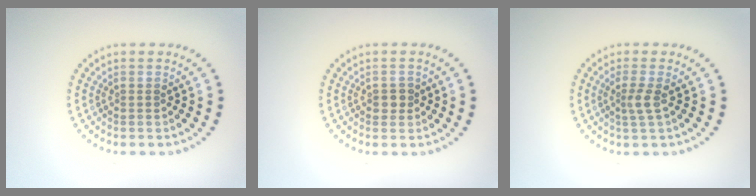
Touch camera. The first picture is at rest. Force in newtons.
{"total": 1.2, "press": 1.1, "slide": 0.4}
{"total": 1.6, "press": 1.2, "slide": 1.0}